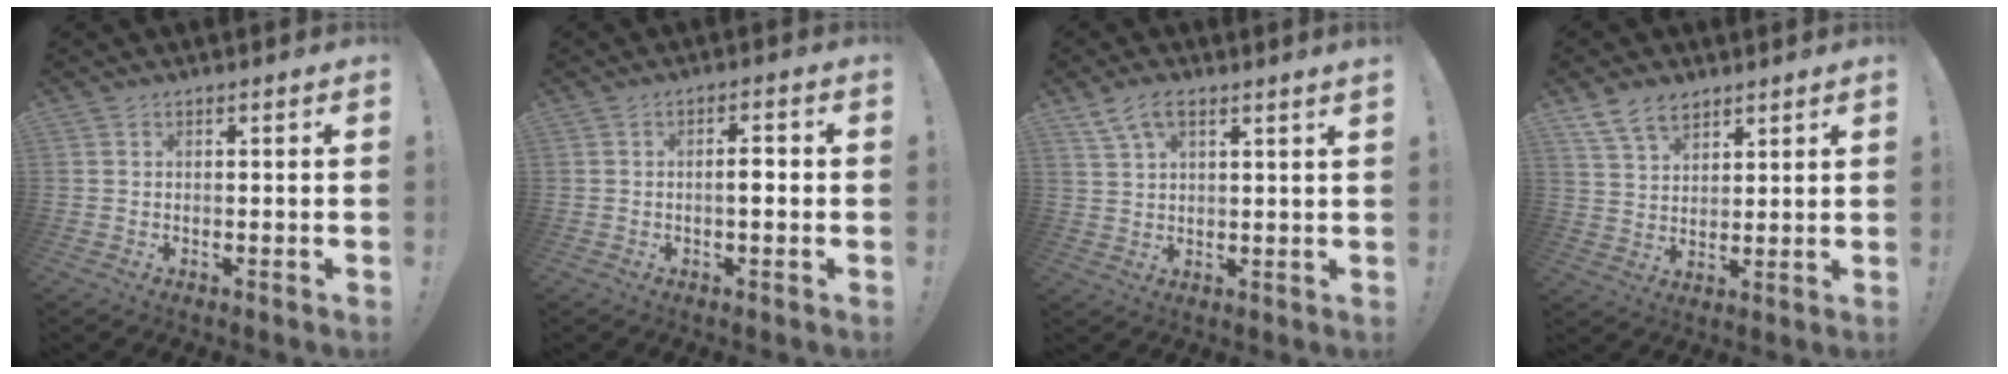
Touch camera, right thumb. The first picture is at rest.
{"total": 3.5, "force": [-0.5, 1.1, 3.3], "torque": [-0.045, 0.002, -0.015]}
{"total": 6.1, "force": [4.2, 1.7, 4.1], "torque": [-0.080, -0.010, 0.080]}
{"total": 8.7, "force": [6.3, 4.9, 3.5], "torque": [-0.069, -0.026, 0.123]}